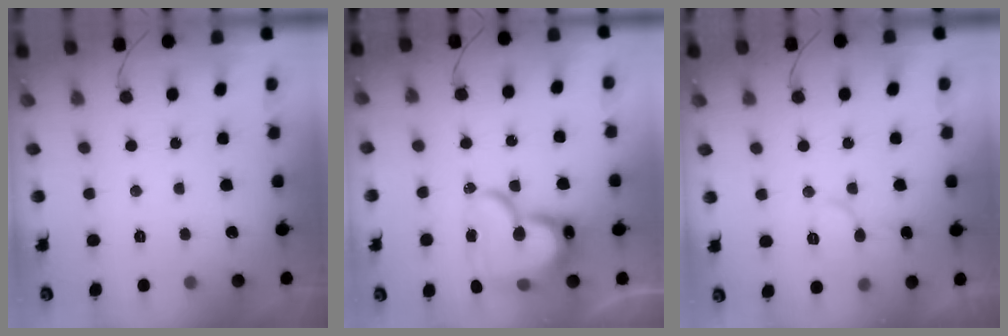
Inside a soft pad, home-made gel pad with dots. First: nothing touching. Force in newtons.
{"total": 21.8, "press": 21.7, "slide": 2.2}
{"total": 8.1, "press": 8.0, "slide": 1.0}